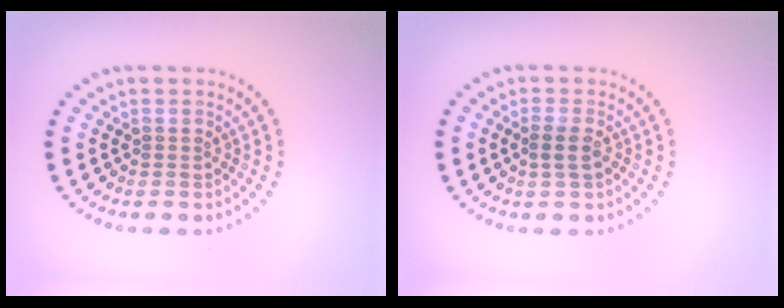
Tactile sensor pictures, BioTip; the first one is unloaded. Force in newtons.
{"total": 1.3, "press": 1.1, "slide": 0.7}